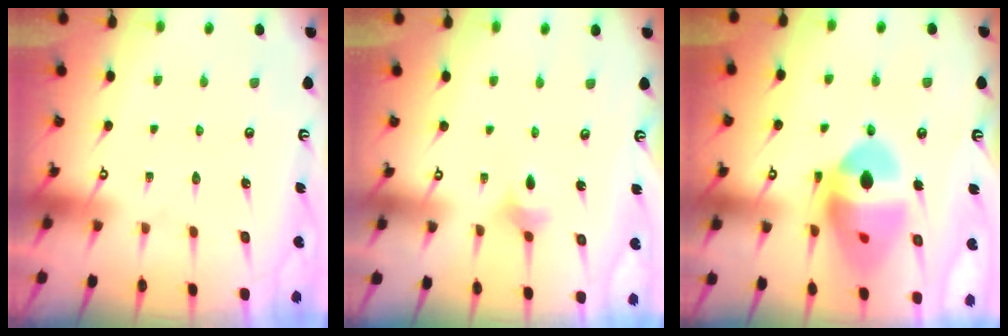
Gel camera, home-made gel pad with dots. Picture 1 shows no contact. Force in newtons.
{"total": 3.3, "press": 3.3, "slide": 0.7}
{"total": 17.7, "press": 17.6, "slide": 1.8}